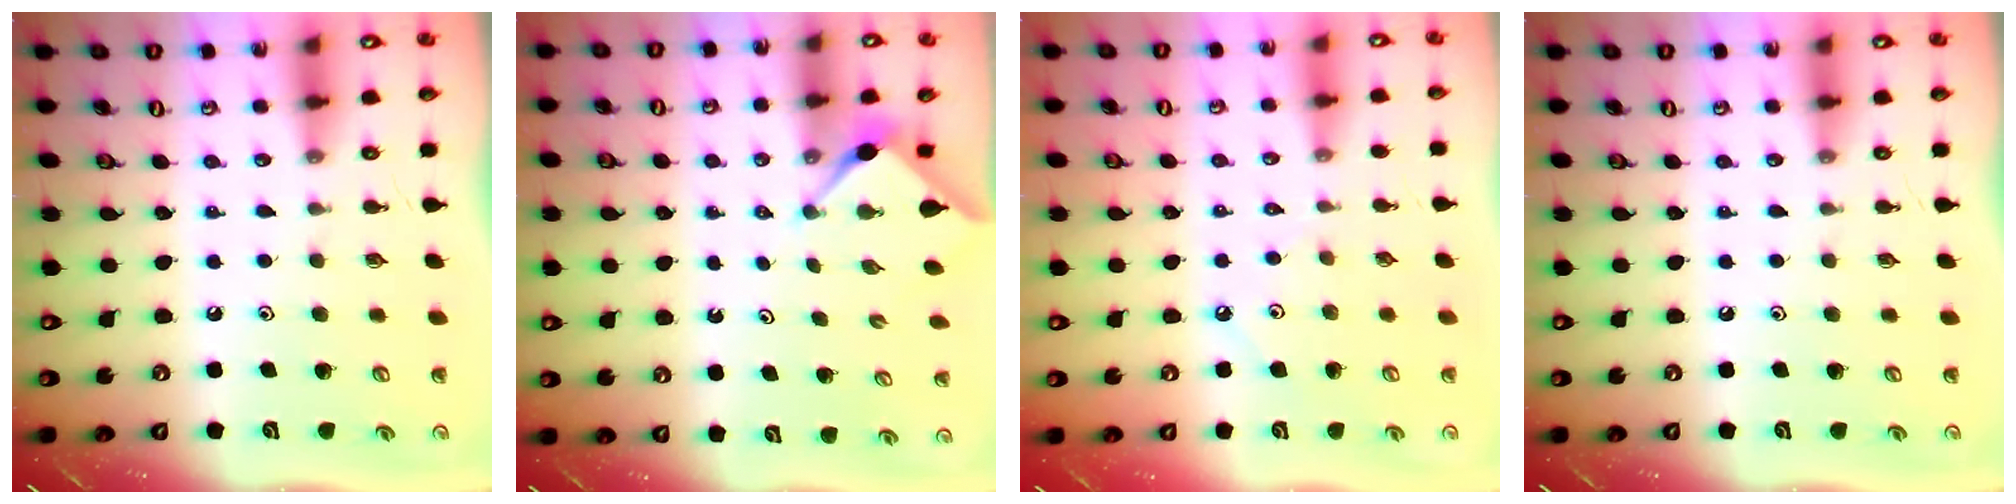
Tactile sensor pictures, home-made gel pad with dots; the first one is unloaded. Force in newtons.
{"total": 2.9, "press": 2.8, "slide": 0.3}
{"total": 2.2, "press": 2.2, "slide": 0.3}
{"total": 0.0}